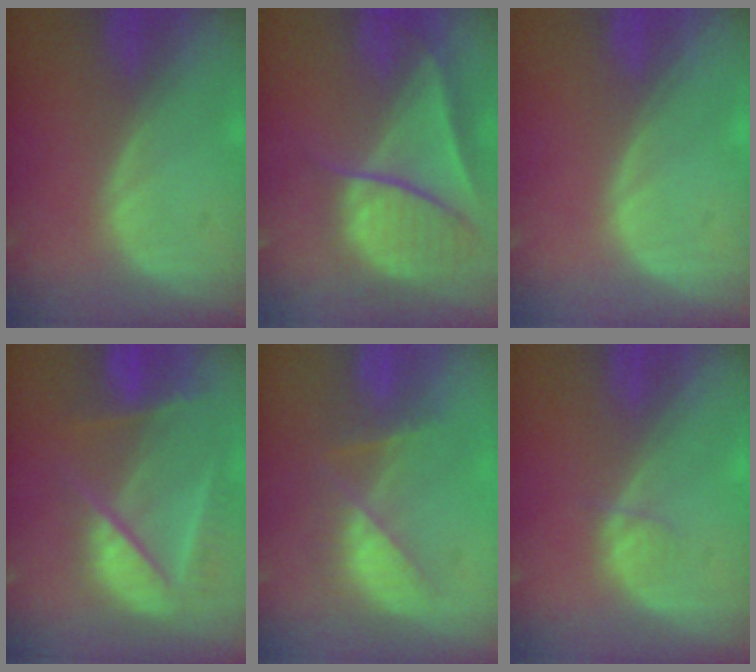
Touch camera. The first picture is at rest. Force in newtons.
{"total": 9.3, "press": 8.1, "slide": 4.7}
{"total": 0.0}
{"total": 9.8, "press": 8.2, "slide": 5.3}
{"total": 8.3, "press": 7.1, "slide": 4.3}
{"total": 1.2, "press": 1.2, "slide": 0.2}